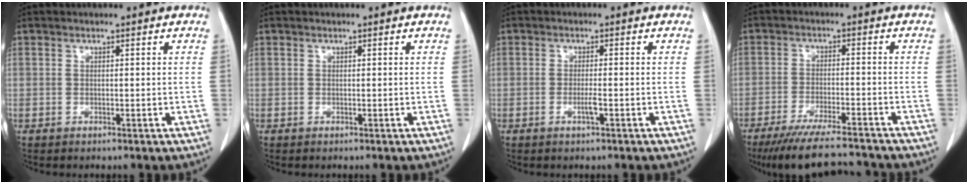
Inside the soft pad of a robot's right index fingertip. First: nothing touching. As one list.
[{"total": 0.0}, {"total": 1.8, "force": [-0.8, 0.0, 1.7], "torque": [-0.034, -0.002, -0.016]}, {"total": 13.7, "force": [-12.3, 1.3, 5.7], "torque": [-0.098, -0.018, -0.187]}]